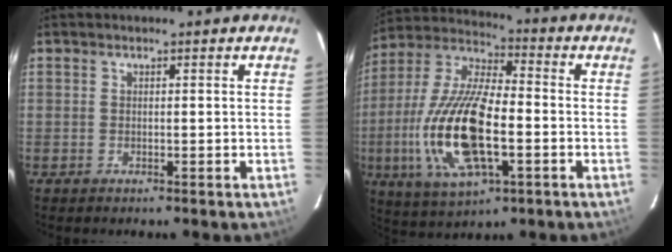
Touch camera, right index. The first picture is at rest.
{"total": 20.1, "force": [-4.6, 7.7, 17.9], "torque": [-0.379, -0.012, -0.087]}